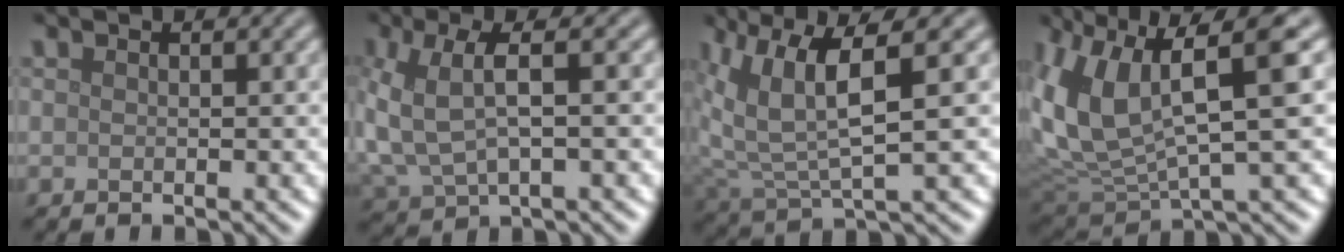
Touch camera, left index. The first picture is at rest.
{"total": 6.2, "force": [0.3, 3.0, 5.4], "torque": [-0.138, 0.003, 0.006]}
{"total": 6.7, "force": [2.9, 1.8, 5.8], "torque": [-0.128, 0.004, 0.060]}
{"total": 10.5, "force": [2.6, 4.4, 9.2], "torque": [-0.205, -0.006, 0.054]}